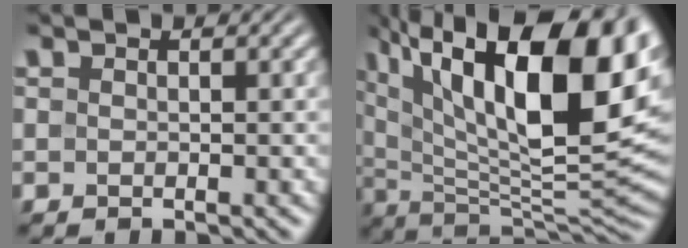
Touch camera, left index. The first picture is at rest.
{"total": 19.4, "force": [7.9, 7.6, 16.0], "torque": [-0.258, 0.032, 0.140]}